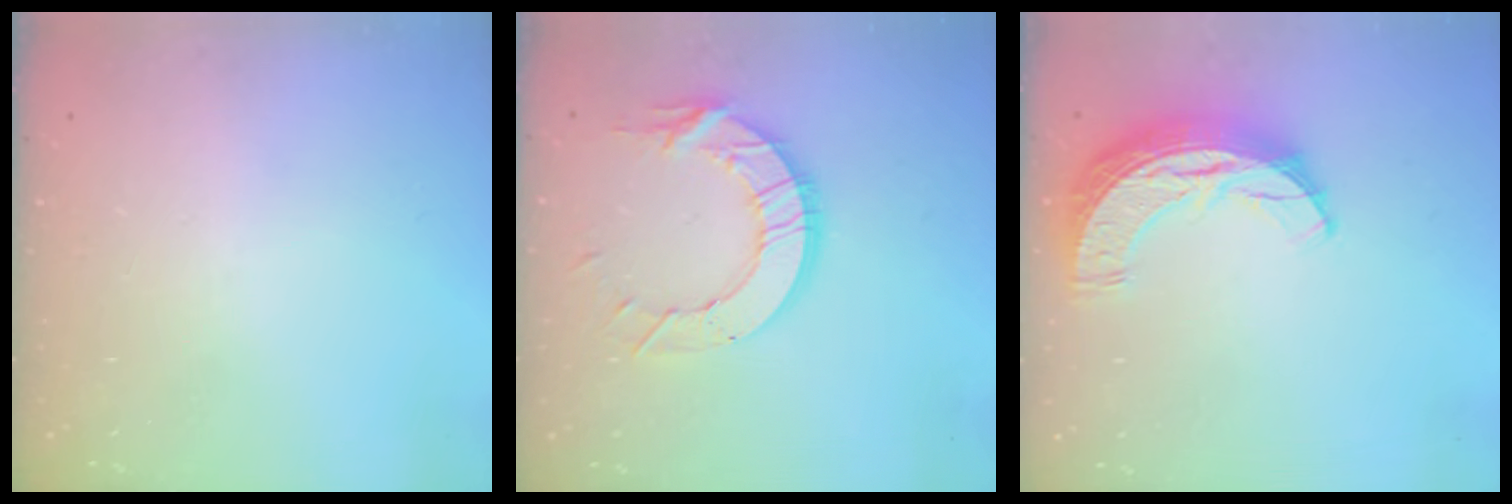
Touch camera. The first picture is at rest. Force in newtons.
{"total": 12.2, "press": 12.2, "slide": 0.7}
{"total": 11.3, "press": 11.2, "slide": 0.7}